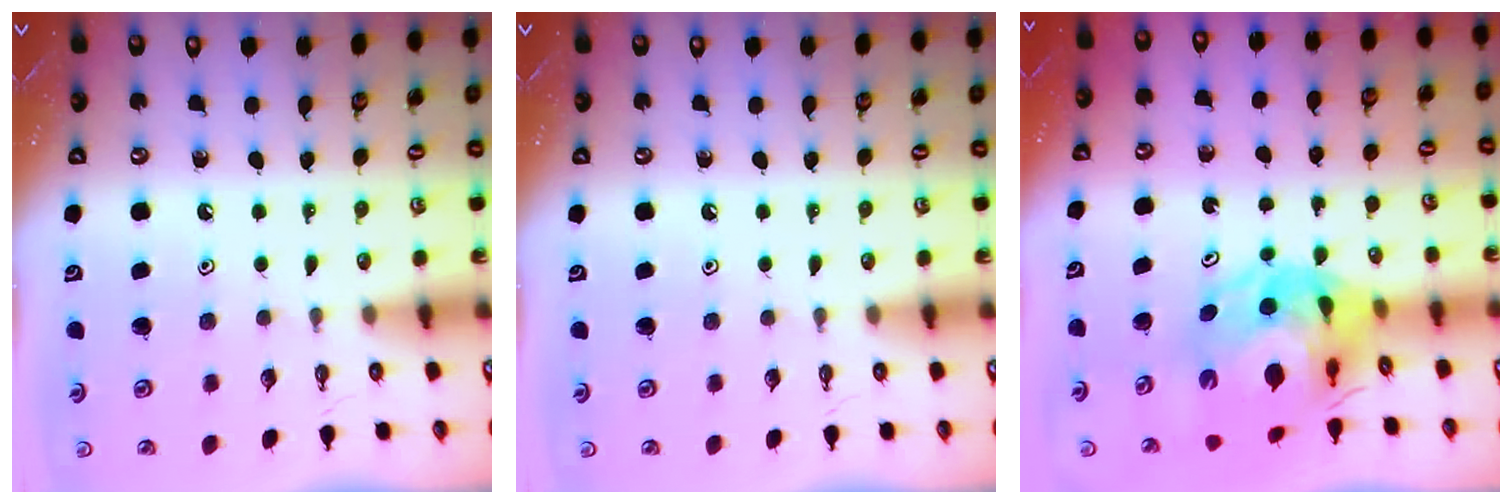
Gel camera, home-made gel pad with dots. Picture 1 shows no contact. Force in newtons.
{"total": 0.0}
{"total": 13.7, "press": 13.6, "slide": 1.6}